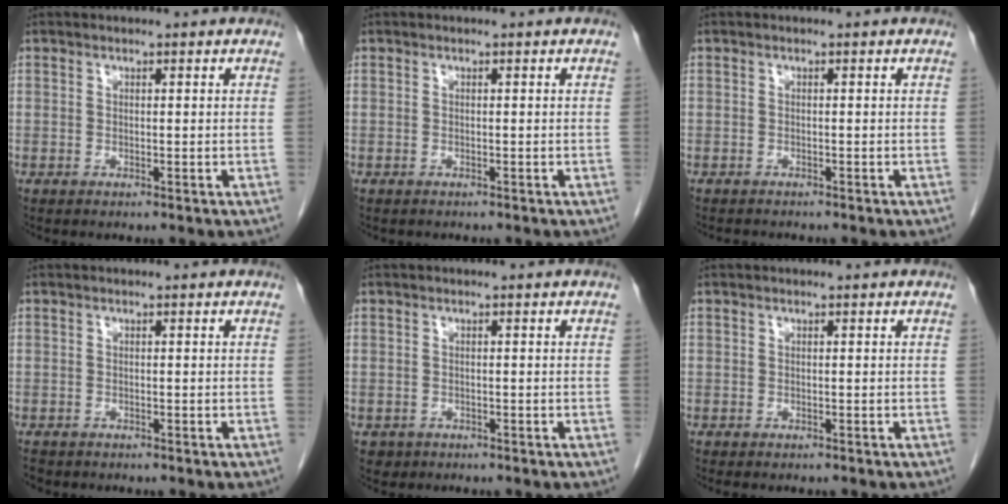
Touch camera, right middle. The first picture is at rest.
{"total": 0.9, "force": [-0.9, 0.3, 0.2], "torque": [-0.014, -0.002, -0.013]}
{"total": 2.1, "force": [-2.0, 0.4, 0.6], "torque": [-0.016, -0.007, -0.026]}
{"total": 1.6, "force": [-1.3, 0.9, 0.4], "torque": [-0.014, -0.002, -0.019]}
{"total": 1.3, "force": [-0.7, 1.1, 0.1], "torque": [-0.008, 0.003, -0.005]}
{"total": 1.2, "force": [-1.0, 0.5, 0.3], "torque": [-0.008, -0.002, -0.013]}